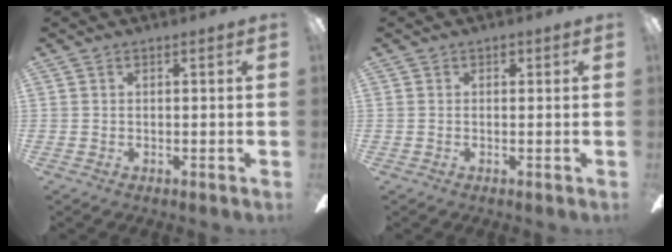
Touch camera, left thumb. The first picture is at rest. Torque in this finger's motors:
{"motor_torque": [0.18, -0.08, 0.40, 0.03, 0.00]}